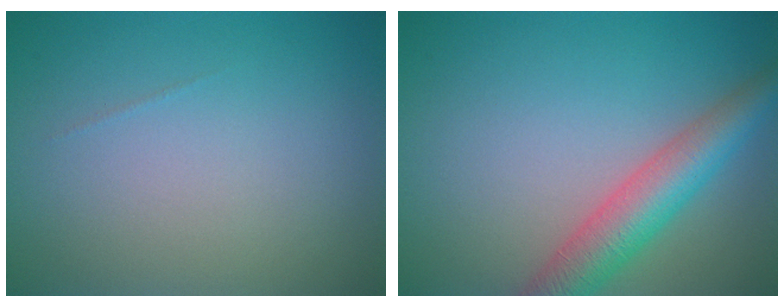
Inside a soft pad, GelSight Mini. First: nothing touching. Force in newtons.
{"total": 5.4, "press": 5.4, "slide": 0.3}